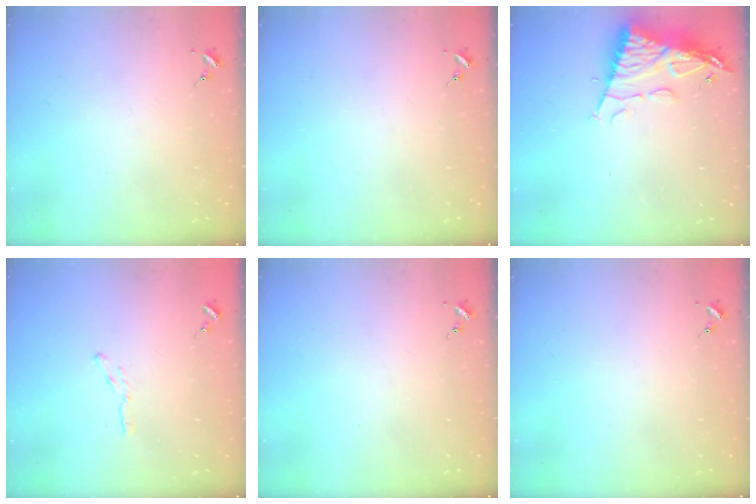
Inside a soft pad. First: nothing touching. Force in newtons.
{"total": 0.0}
{"total": 13.1, "press": 13.0, "slide": 1.5}
{"total": 3.4, "press": 3.4, "slide": 0.2}
{"total": 0.0}
{"total": 0.0}